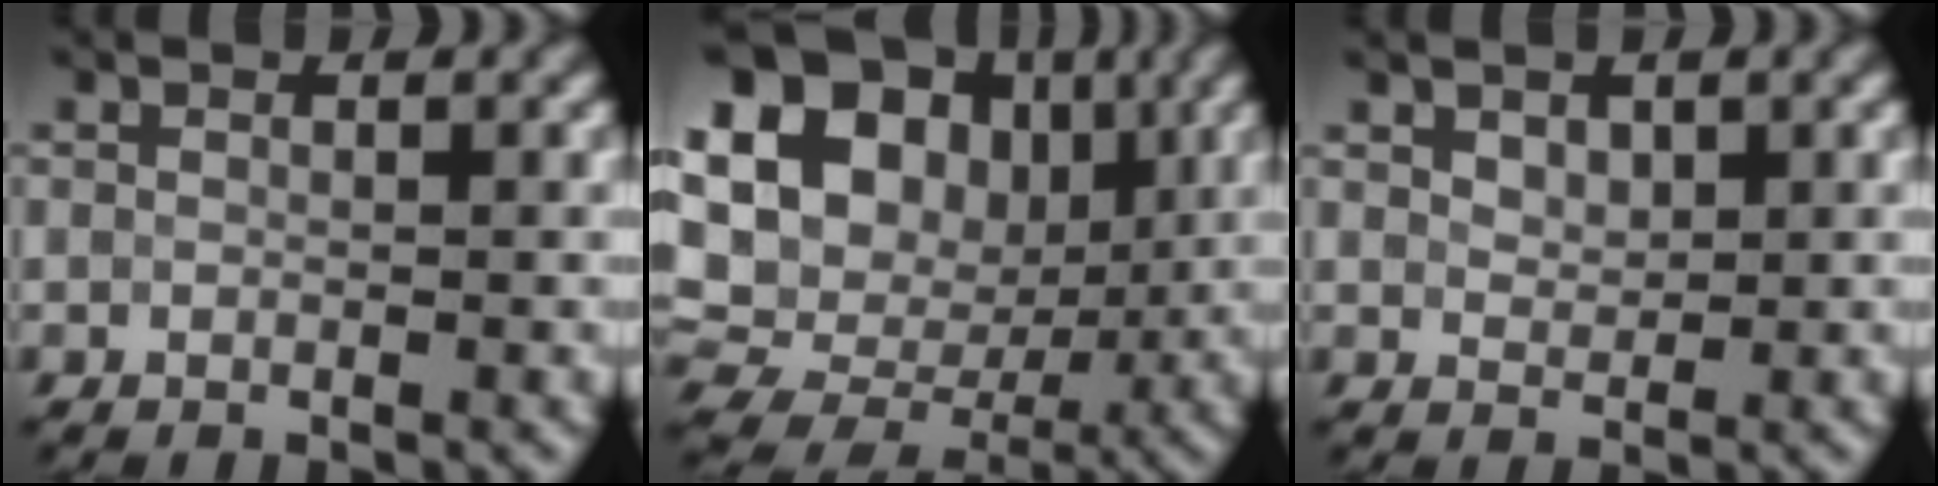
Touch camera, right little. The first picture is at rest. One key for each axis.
{"total": 18.6, "fx": 4.0, "fy": 15.1, "fz": 10.2, "tx": -0.209, "ty": 0.037, "tz": 0.066}
{"total": 1.6, "fx": 1.1, "fy": 0.9, "fz": 0.8, "tx": -0.016, "ty": 0.000, "tz": 0.025}